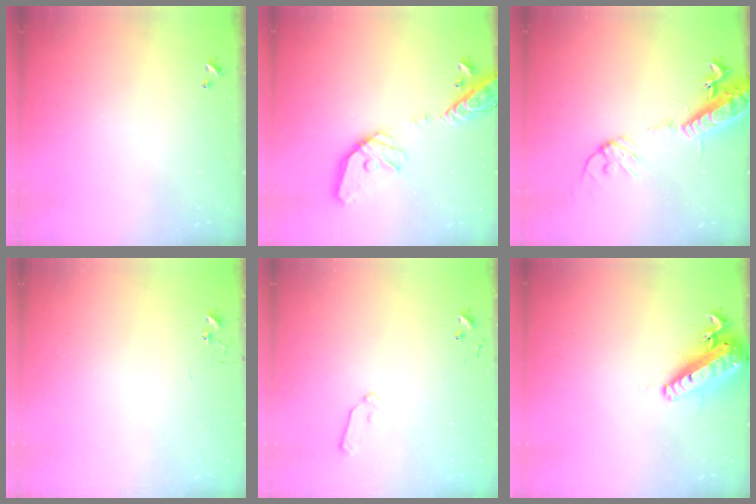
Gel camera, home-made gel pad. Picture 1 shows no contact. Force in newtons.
{"total": 17.0, "press": 16.8, "slide": 2.6}
{"total": 16.1, "press": 15.7, "slide": 3.6}
{"total": 5.2, "press": 5.2, "slide": 0.4}
{"total": 6.5, "press": 6.4, "slide": 1.0}
{"total": 17.1, "press": 16.8, "slide": 3.4}